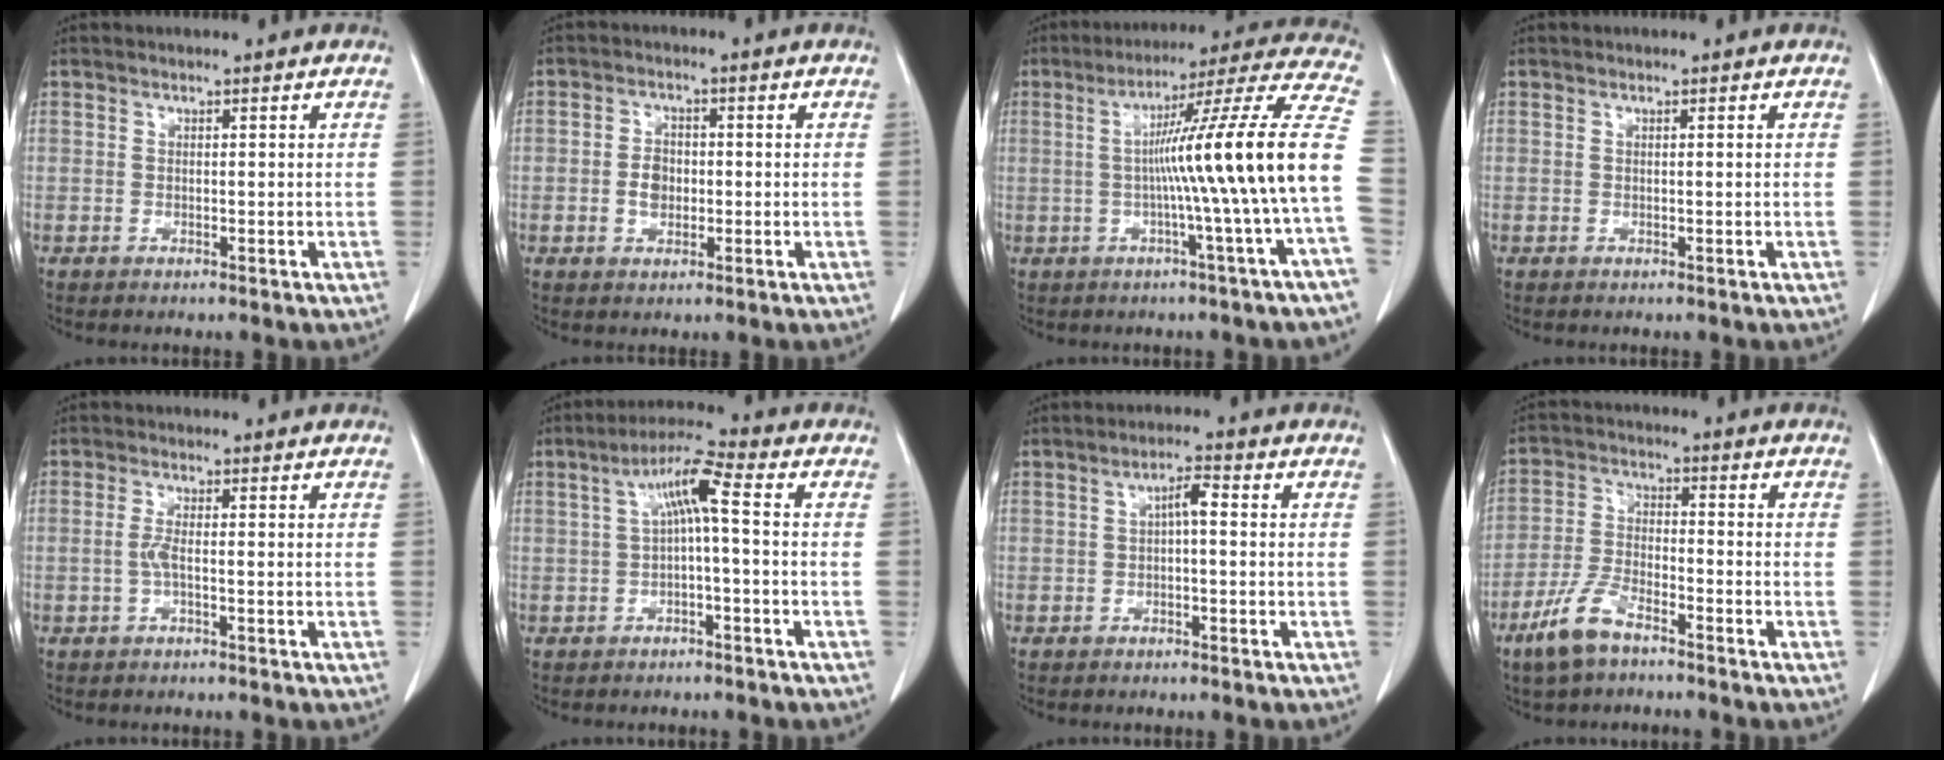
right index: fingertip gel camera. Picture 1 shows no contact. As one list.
[{"total": 3.5, "force": [-0.6, 2.4, 2.5], "torque": [-0.047, 0.005, -0.009]}, {"total": 18.2, "force": [-1.7, -2.9, 17.8], "torque": [-0.248, 0.013, -0.037]}, {"total": 0.0}, {"total": 1.9, "force": [-0.4, 0.1, 1.8], "torque": [-0.041, 0.000, -0.009]}, {"total": 6.4, "force": [0.5, 0.5, 6.4], "torque": [-0.116, 0.027, 0.008]}, {"total": 2.7, "force": [0.1, 0.6, 2.7], "torque": [-0.046, 0.010, 0.002]}, {"total": 7.6, "force": [-5.3, 2.5, 4.8], "torque": [-0.113, -0.009, -0.106]}]